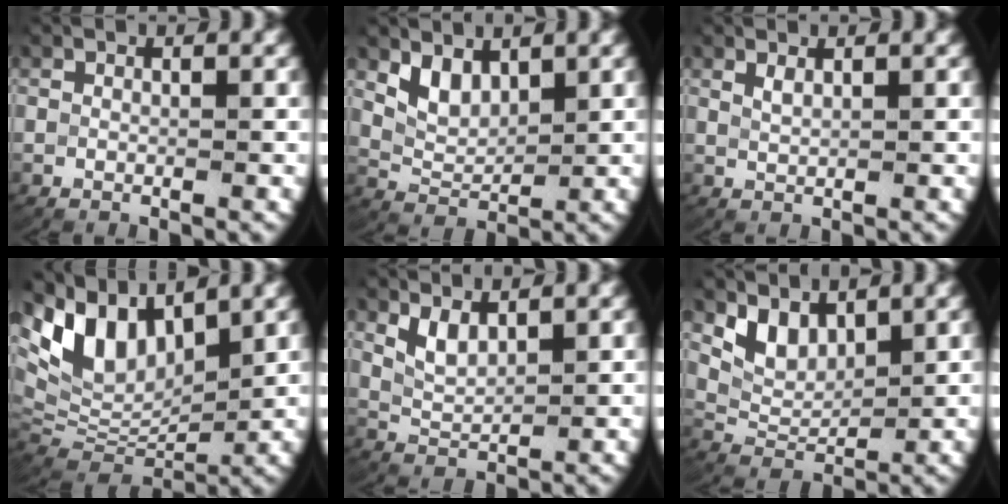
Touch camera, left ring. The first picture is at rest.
{"total": 3.2, "force": [1.7, 2.1, 1.8], "torque": [-0.052, -0.014, 0.038]}
{"total": 1.0, "force": [0.8, -0.2, 0.5], "torque": [-0.015, -0.004, 0.023]}
{"total": 11.7, "force": [3.9, 8.0, 7.5], "torque": [-0.172, -0.003, 0.069]}
{"total": 2.3, "force": [1.2, 1.2, 1.6], "torque": [-0.041, -0.010, 0.029]}
{"total": 4.9, "force": [2.3, 3.4, 2.7], "torque": [-0.069, -0.011, 0.047]}